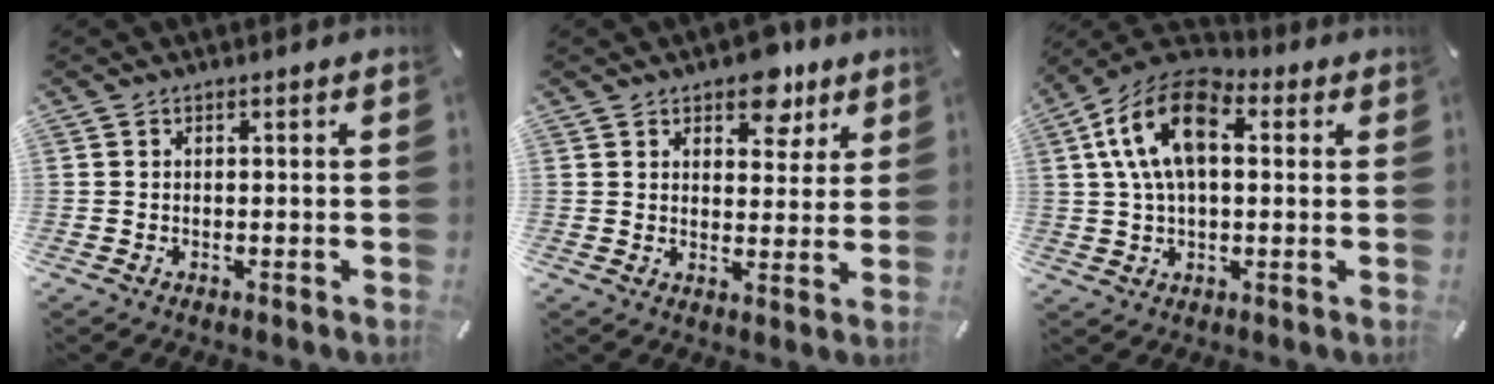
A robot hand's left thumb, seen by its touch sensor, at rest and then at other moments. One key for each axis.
{"total": 9.5, "fx": 6.7, "fy": 5.5, "fz": 4.0, "tx": -0.028, "ty": -0.041, "tz": 0.112}
{"total": 14.9, "fx": 4.0, "fy": 8.8, "fz": 11.4, "tx": -0.226, "ty": 0.009, "tz": 0.071}